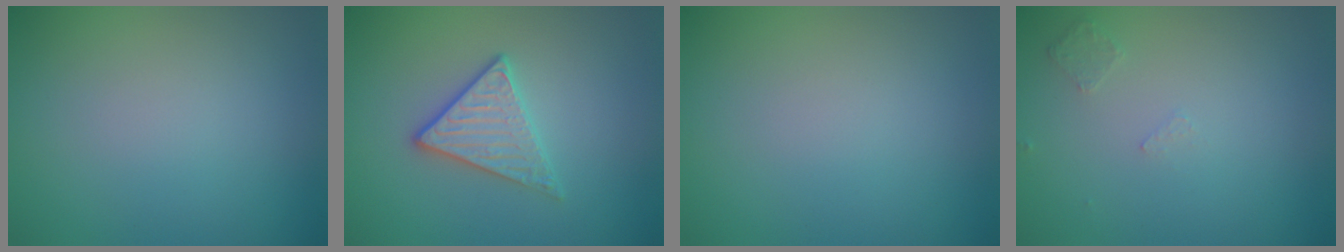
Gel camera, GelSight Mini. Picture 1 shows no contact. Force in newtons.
{"total": 2.8, "press": 2.7, "slide": 0.8}
{"total": 0.0}
{"total": 0.6, "press": 0.5, "slide": 0.4}